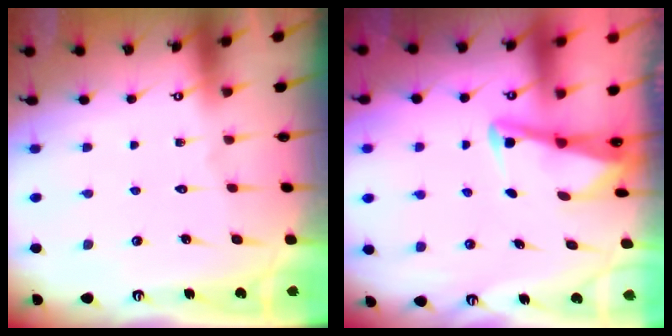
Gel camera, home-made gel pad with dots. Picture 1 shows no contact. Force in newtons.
{"total": 2.9, "press": 2.8, "slide": 0.4}